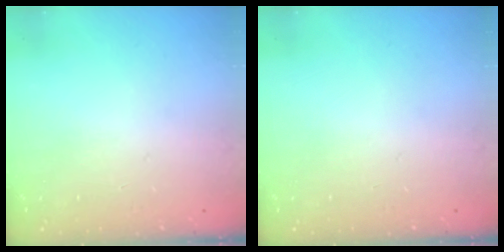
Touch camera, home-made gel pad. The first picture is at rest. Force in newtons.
{"total": 0.0}